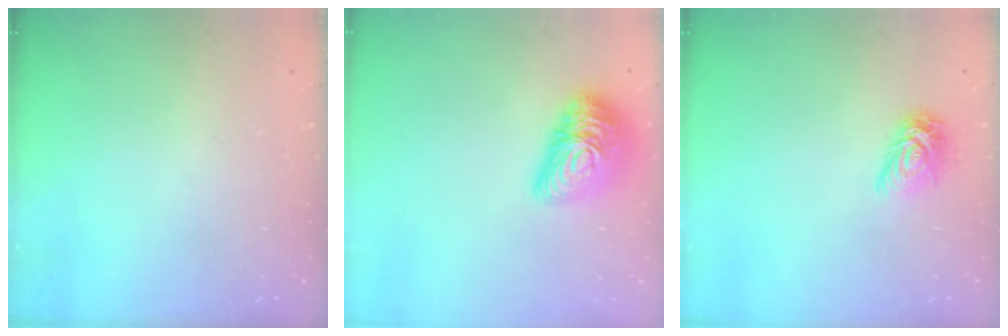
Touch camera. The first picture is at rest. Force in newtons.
{"total": 16.4, "press": 16.4, "slide": 0.9}
{"total": 8.5, "press": 8.5, "slide": 0.2}